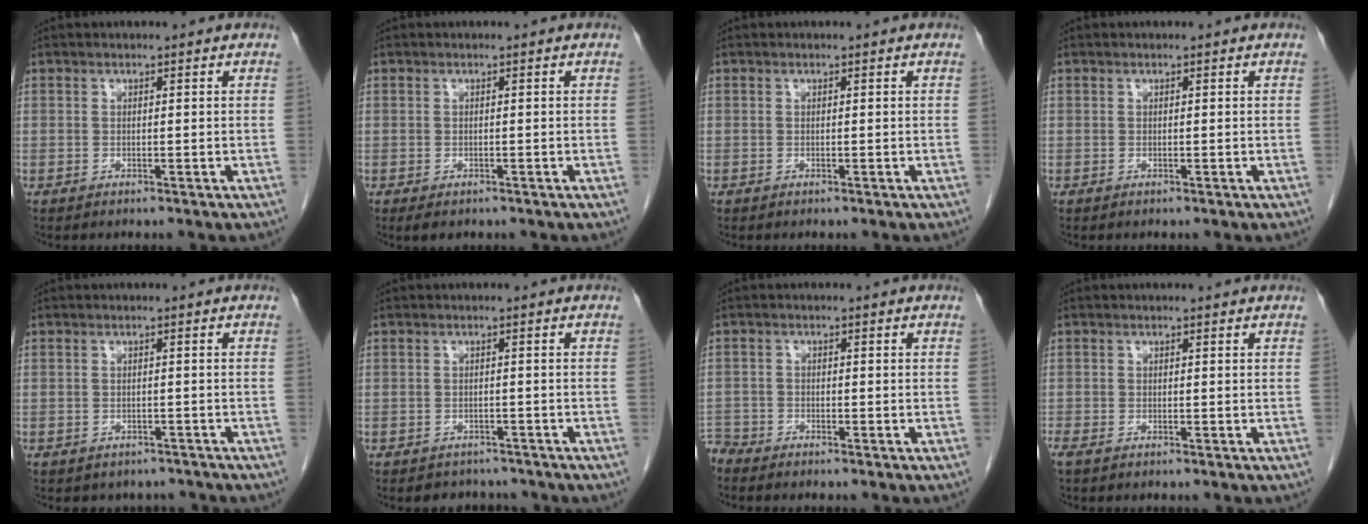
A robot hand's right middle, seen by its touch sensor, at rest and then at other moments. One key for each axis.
{"total": 1.7, "fx": -1.2, "fy": 0.8, "fz": 0.9, "tx": -0.011, "ty": -0.001, "tz": -0.011}
{"total": 0.0}
{"total": 0.0}
{"total": 4.3, "fx": -3.8, "fy": 2.0, "fz": 0.1, "tx": 0.004, "ty": 0.010, "tz": -0.043}
{"total": 3.6, "fx": -3.2, "fy": 1.6, "fz": -0.2, "tx": 0.001, "ty": 0.009, "tz": -0.044}
{"total": 3.2, "fx": -3.1, "fy": 0.7, "fz": -0.1, "tx": 0.003, "ty": -0.008, "tz": -0.060}
{"total": 2.3, "fx": -1.6, "fy": 0.7, "fz": 1.5, "tx": -0.031, "ty": -0.005, "tz": -0.023}